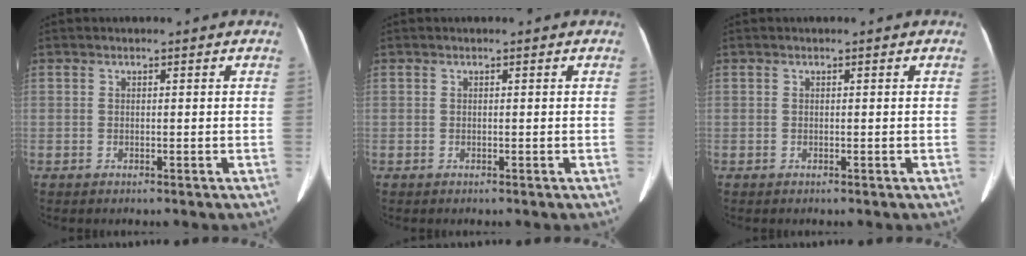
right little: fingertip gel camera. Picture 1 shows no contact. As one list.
[{"total": 0.0}, {"total": 0.0}]